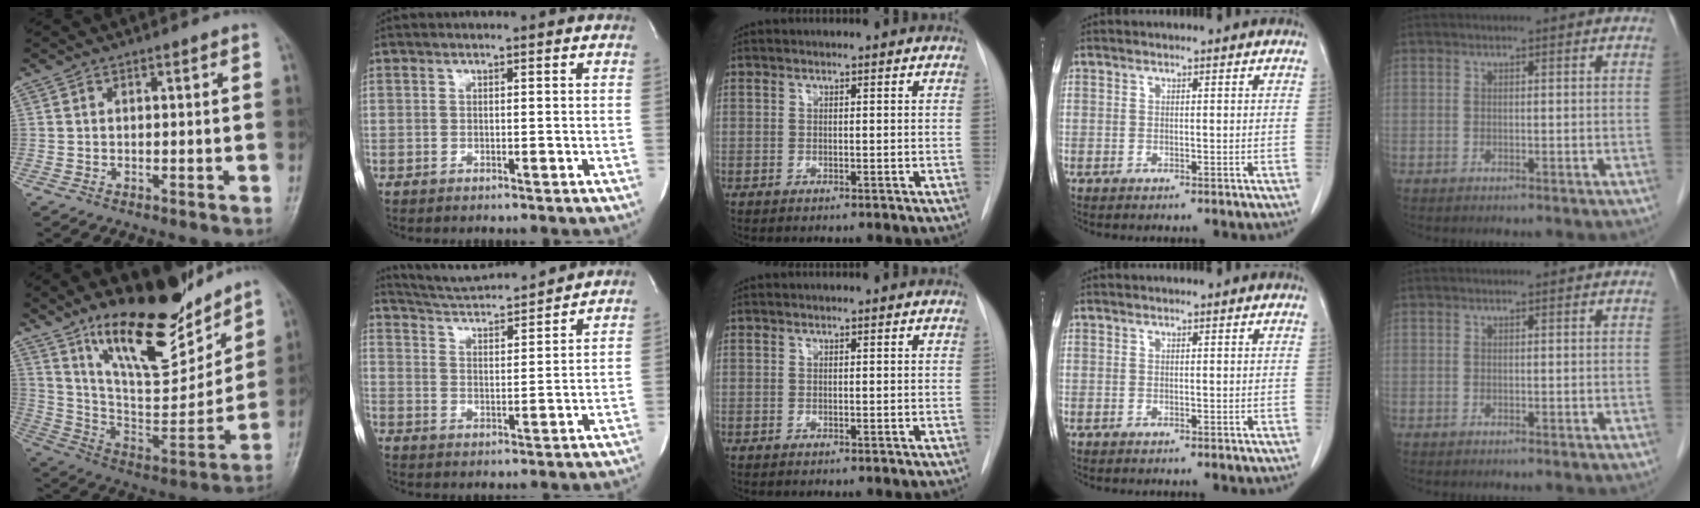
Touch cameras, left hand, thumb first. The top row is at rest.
{"thumb": {"total": 24.1, "force": [16.7, 8.7, 15.0], "torque": [-0.192, -0.091, 0.286]}, "index": {"total": 11.1, "force": [10.6, 0.3, 3.2], "torque": [-0.062, 0.007, 0.171]}}